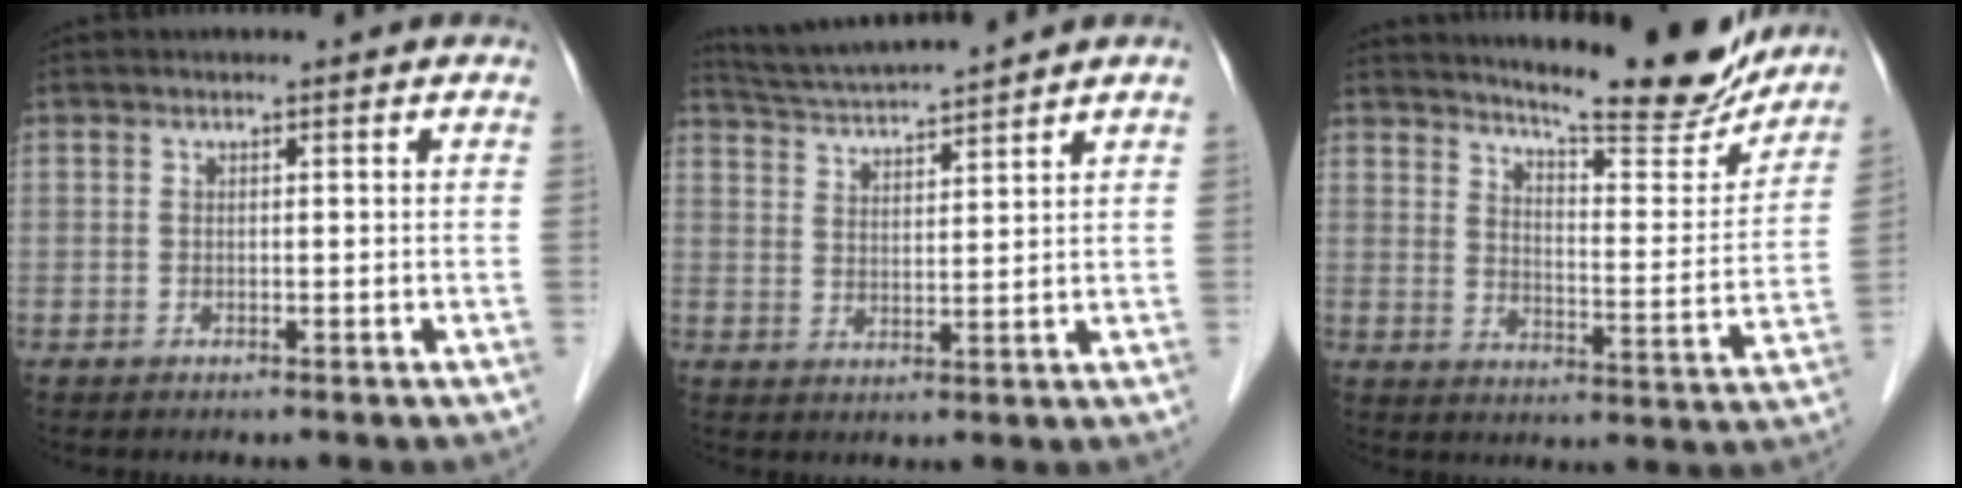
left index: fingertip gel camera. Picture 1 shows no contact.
{"total": 8.6, "force": [8.1, -1.2, 2.6], "torque": [-0.056, 0.017, 0.147]}
{"total": 17.2, "force": [15.7, 2.0, 6.7], "torque": [-0.096, -0.049, 0.205]}